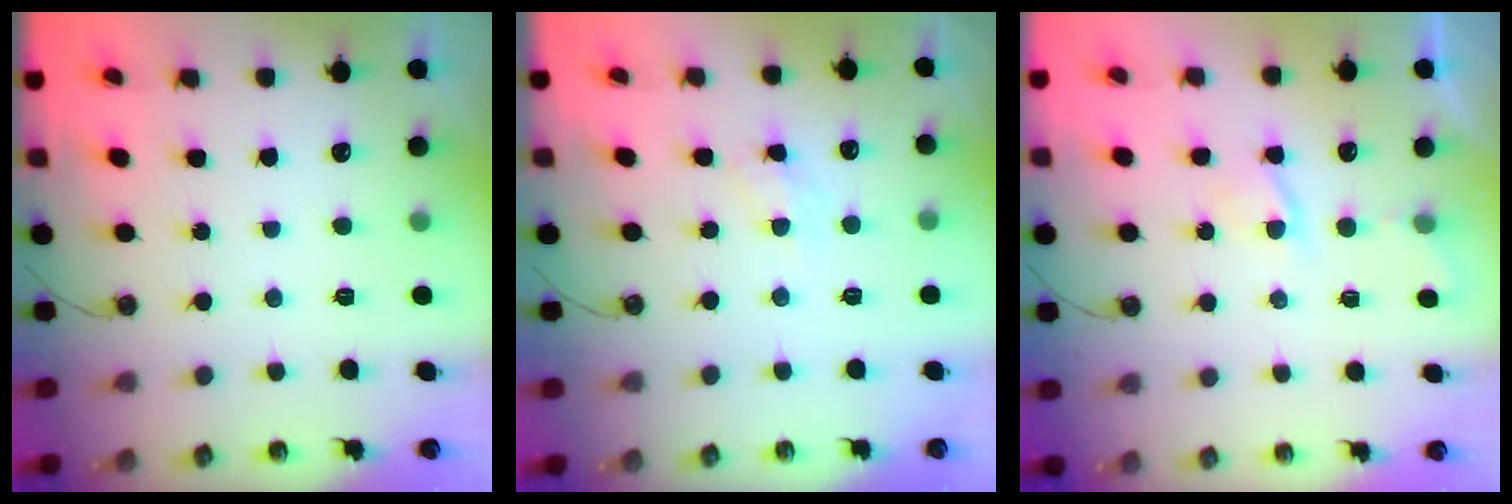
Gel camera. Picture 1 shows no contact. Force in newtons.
{"total": 5.0, "press": 4.9, "slide": 0.8}
{"total": 3.1, "press": 3.1, "slide": 0.6}